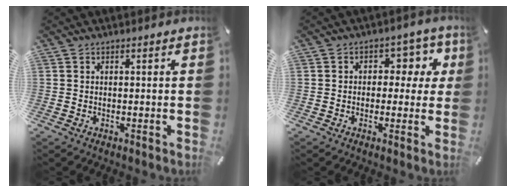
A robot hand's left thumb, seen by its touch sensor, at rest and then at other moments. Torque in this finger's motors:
{"motor_torque": [0.09, 0.06, 0.18, 0.16, 0.01]}